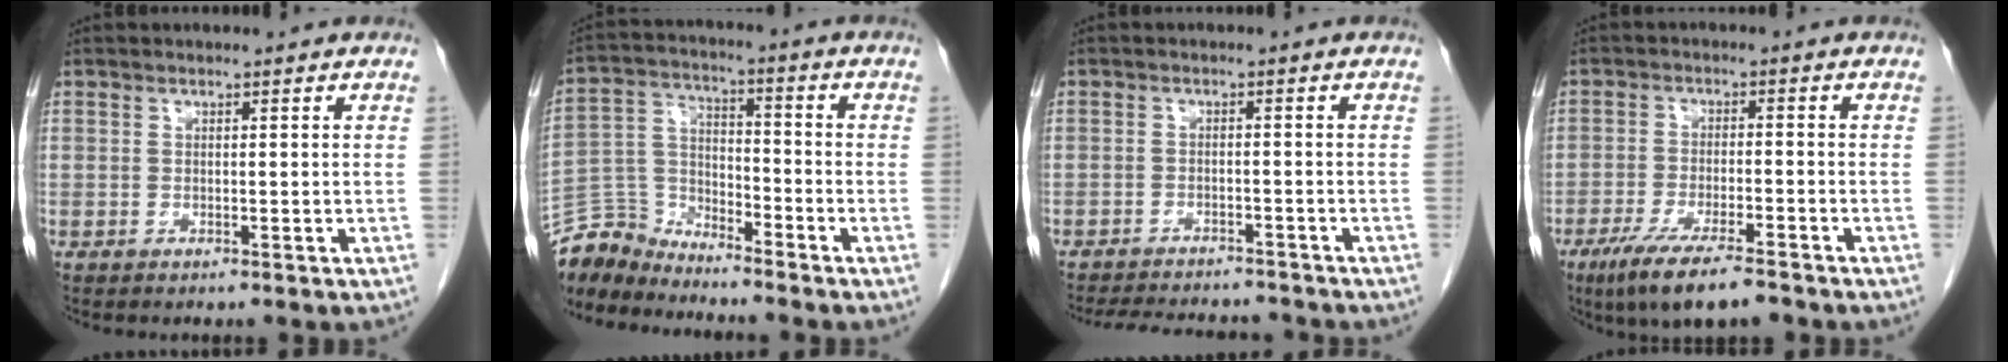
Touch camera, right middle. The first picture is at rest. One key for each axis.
{"total": 7.7, "fx": -7.6, "fy": 1.3, "fz": -0.3, "tx": -0.005, "ty": 0.015, "tz": -0.154}
{"total": 13.0, "fx": -11.9, "fy": 3.0, "fz": 4.4, "tx": -0.087, "ty": -0.003, "tz": -0.156}
{"total": 9.9, "fx": -7.0, "fy": 1.8, "fz": 6.8, "tx": -0.121, "ty": -0.022, "tz": -0.113}